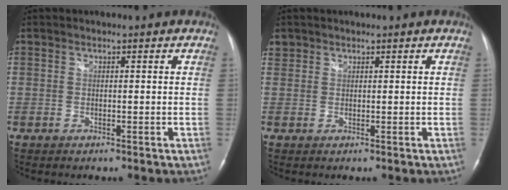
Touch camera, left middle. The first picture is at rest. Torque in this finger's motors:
{"motor_torque": [0.07, -0.03, 0.06, 0.01]}